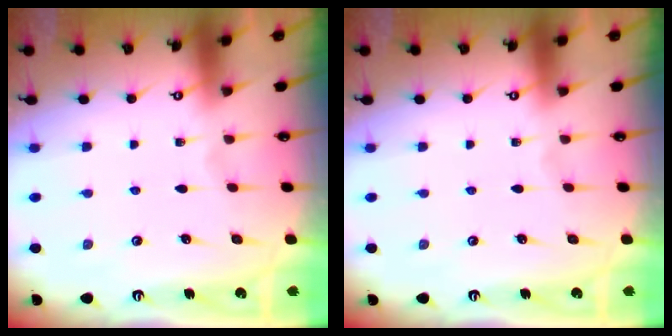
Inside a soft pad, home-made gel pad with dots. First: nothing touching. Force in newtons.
{"total": 0.0}